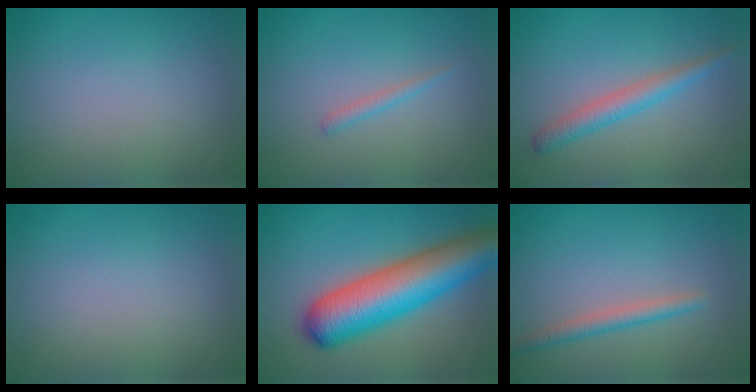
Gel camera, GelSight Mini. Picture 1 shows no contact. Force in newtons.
{"total": 0.8, "press": 0.8, "slide": 0.1}
{"total": 2.5, "press": 2.5, "slide": 0.0}
{"total": 0.0}
{"total": 9.6, "press": 9.6, "slide": 0.4}
{"total": 1.9, "press": 1.9, "slide": 0.0}